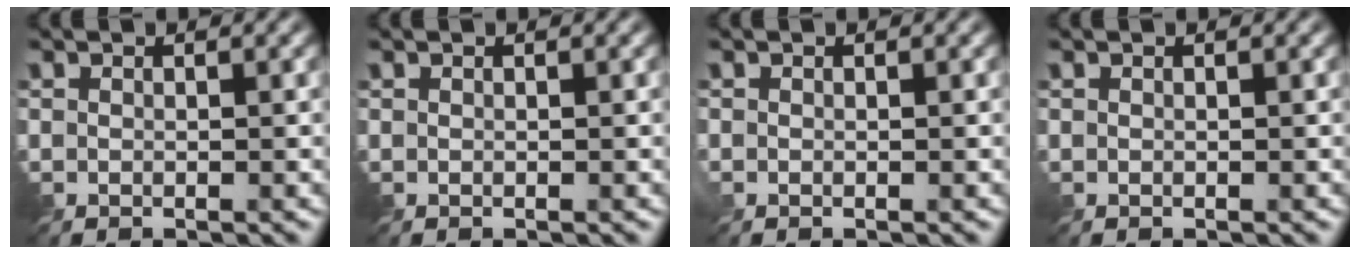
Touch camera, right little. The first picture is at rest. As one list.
[{"total": 0.0}, {"total": 0.0}, {"total": 0.0}]